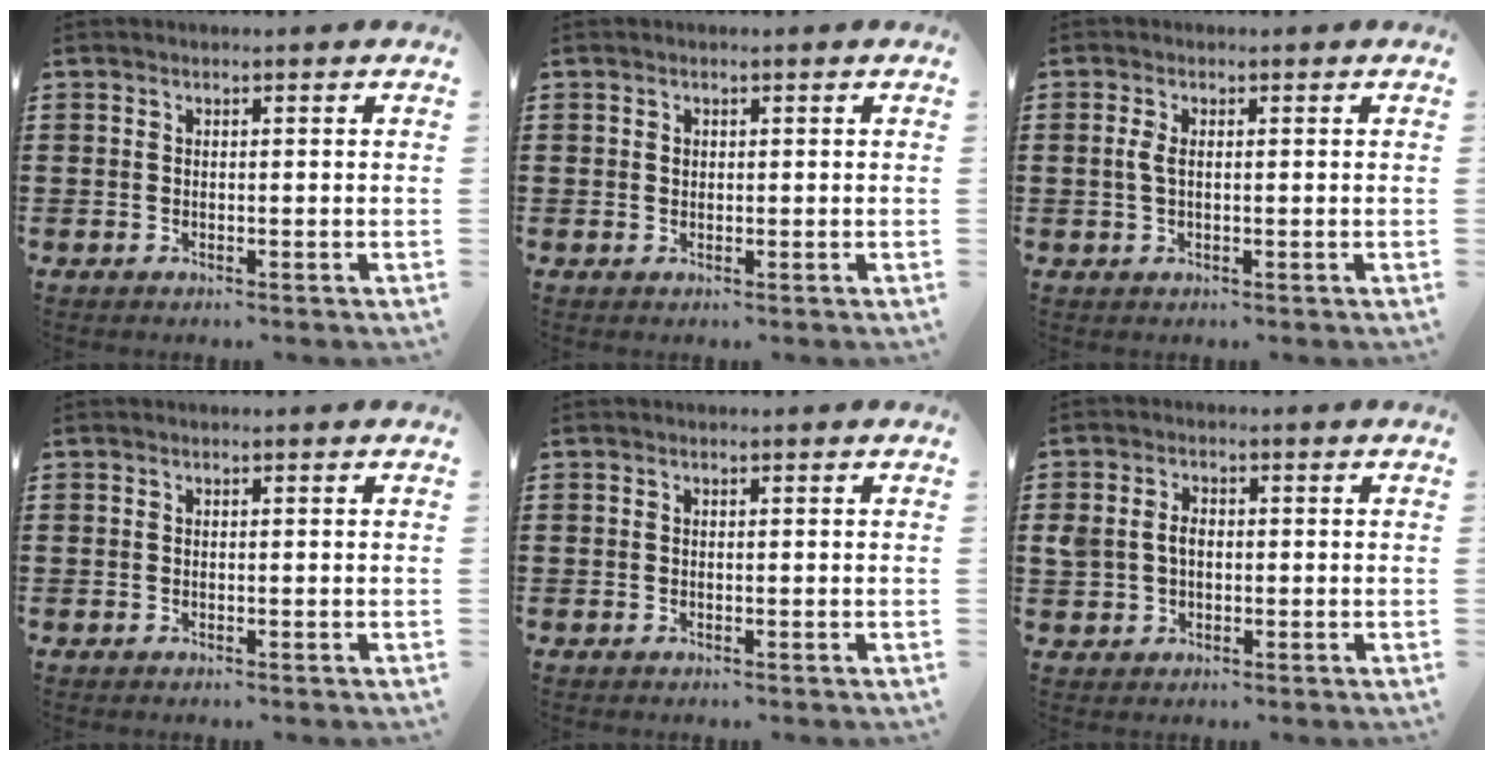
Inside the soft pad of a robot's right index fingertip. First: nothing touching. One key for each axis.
{"total": 0.7, "fx": 0.2, "fy": 0.6, "fz": 0.3, "tx": -0.009, "ty": 0.001, "tz": 0.005}
{"total": 2.1, "fx": 0.1, "fy": 0.8, "fz": 1.9, "tx": -0.047, "ty": 0.000, "tz": -0.001}
{"total": 0.0}
{"total": 0.0}
{"total": 3.3, "fx": 0.1, "fy": 2.6, "fz": 2.1, "tx": -0.060, "ty": 0.006, "tz": -0.005}